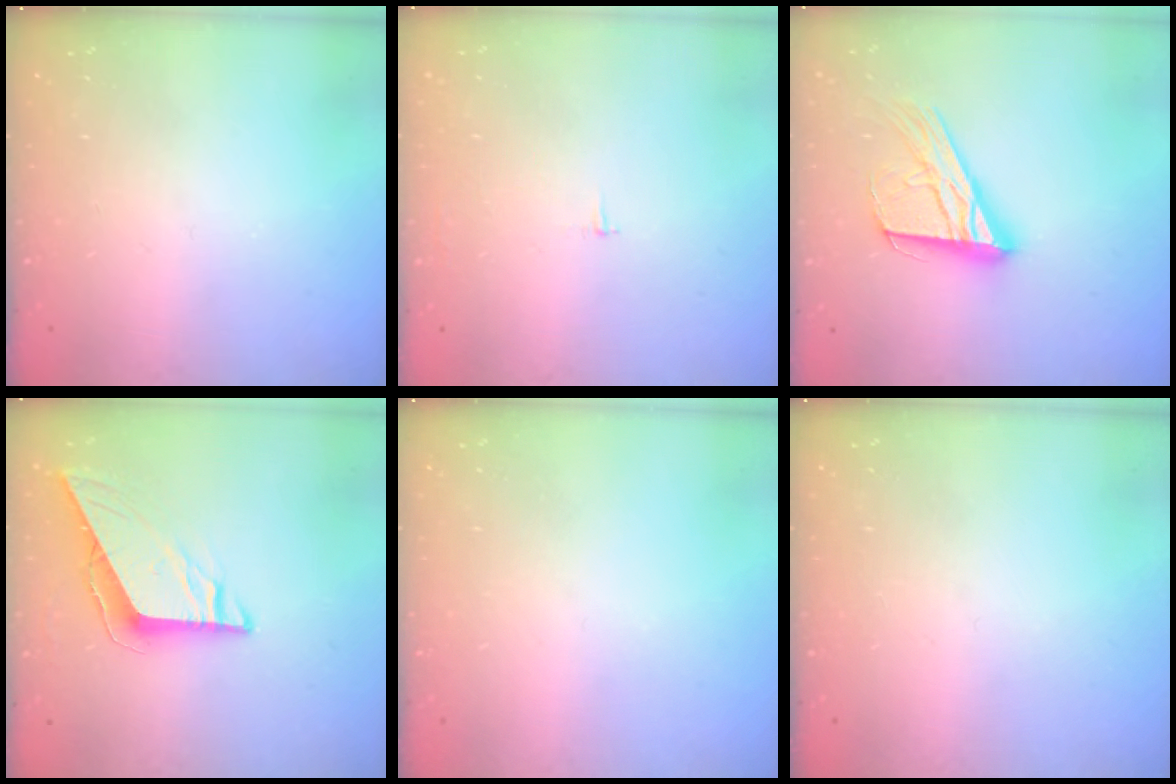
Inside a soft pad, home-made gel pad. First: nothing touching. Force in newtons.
{"total": 2.1, "press": 2.1, "slide": 0.2}
{"total": 17.6, "press": 17.5, "slide": 1.7}
{"total": 8.1, "press": 8.1, "slide": 0.3}
{"total": 0.0}
{"total": 0.0}